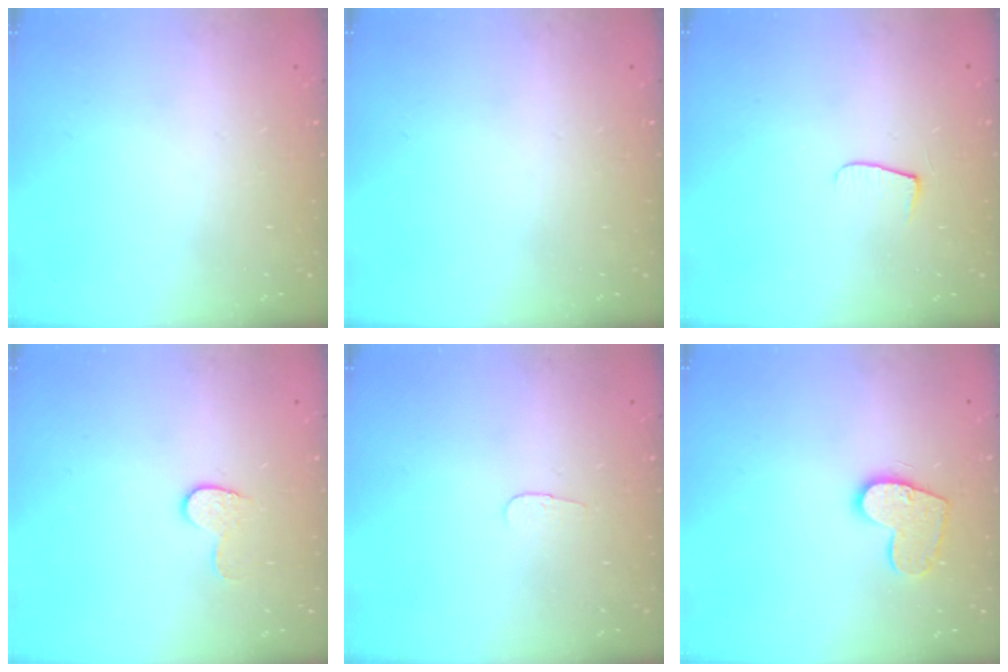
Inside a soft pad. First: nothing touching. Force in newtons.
{"total": 0.0}
{"total": 4.3, "press": 4.2, "slide": 0.5}
{"total": 6.2, "press": 6.2, "slide": 0.6}
{"total": 2.8, "press": 2.8, "slide": 0.3}
{"total": 11.4, "press": 11.3, "slide": 0.6}